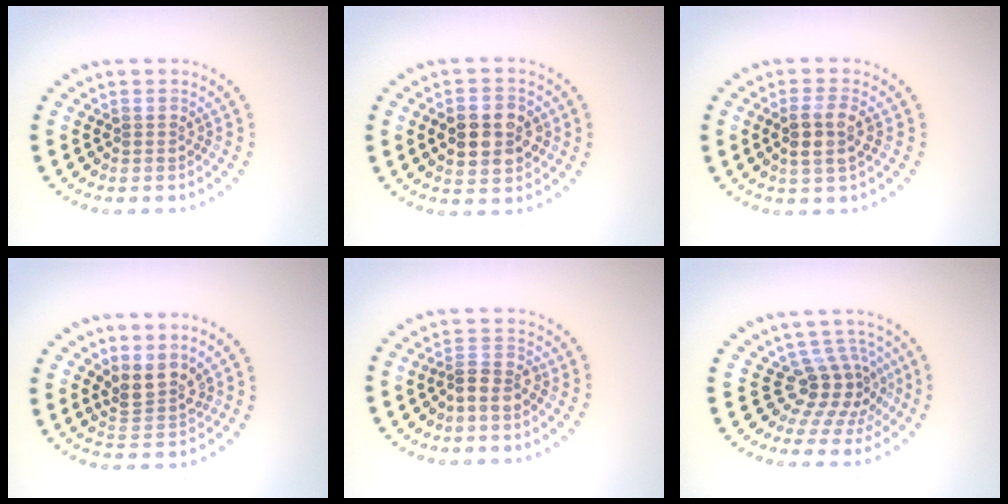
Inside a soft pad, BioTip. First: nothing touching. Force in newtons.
{"total": 4.9, "press": 4.9, "slide": 0.1}
{"total": 2.6, "press": 2.4, "slide": 0.9}
{"total": 2.9, "press": 2.3, "slide": 1.6}
{"total": 2.2, "press": 1.9, "slide": 1.1}
{"total": 4.0, "press": 2.8, "slide": 2.9}